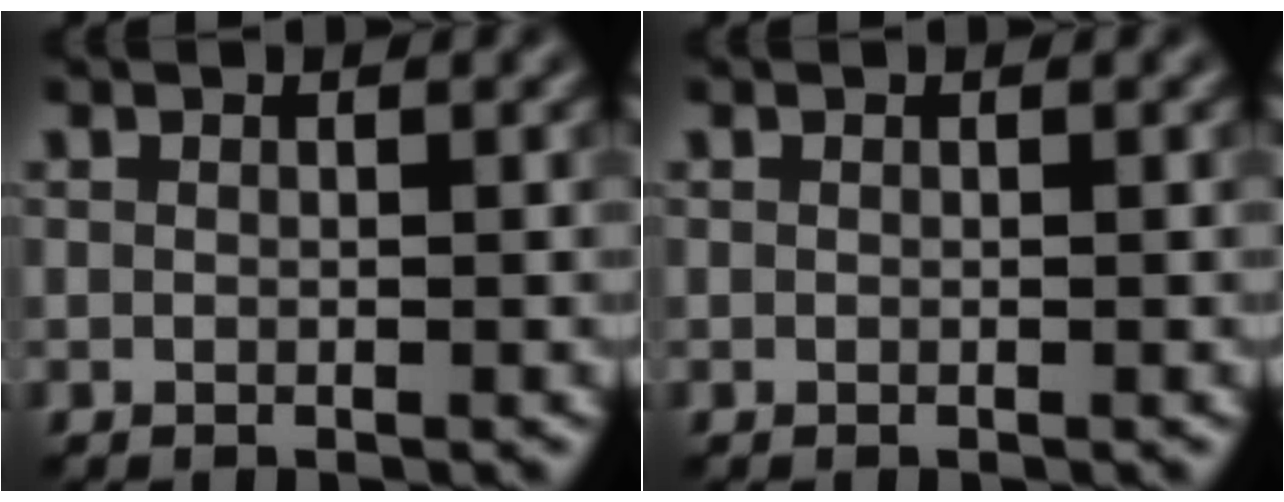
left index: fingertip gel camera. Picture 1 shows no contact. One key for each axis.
{"total": 0.0}